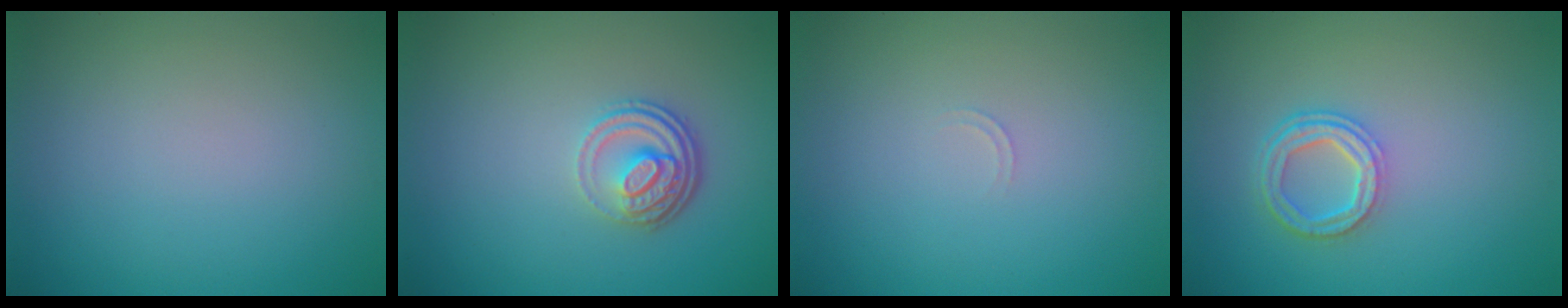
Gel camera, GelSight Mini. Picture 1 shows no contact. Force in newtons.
{"total": 3.7, "press": 2.6, "slide": 2.6}
{"total": 0.6, "press": 0.6, "slide": 0.2}
{"total": 3.6, "press": 2.8, "slide": 2.3}